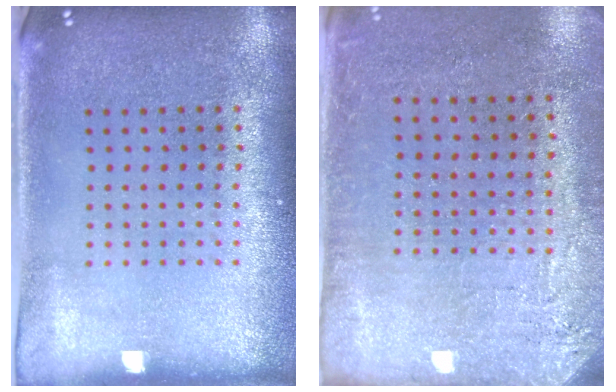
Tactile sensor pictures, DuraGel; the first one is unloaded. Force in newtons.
{"total": 2.7, "press": 2.4, "slide": 1.3}